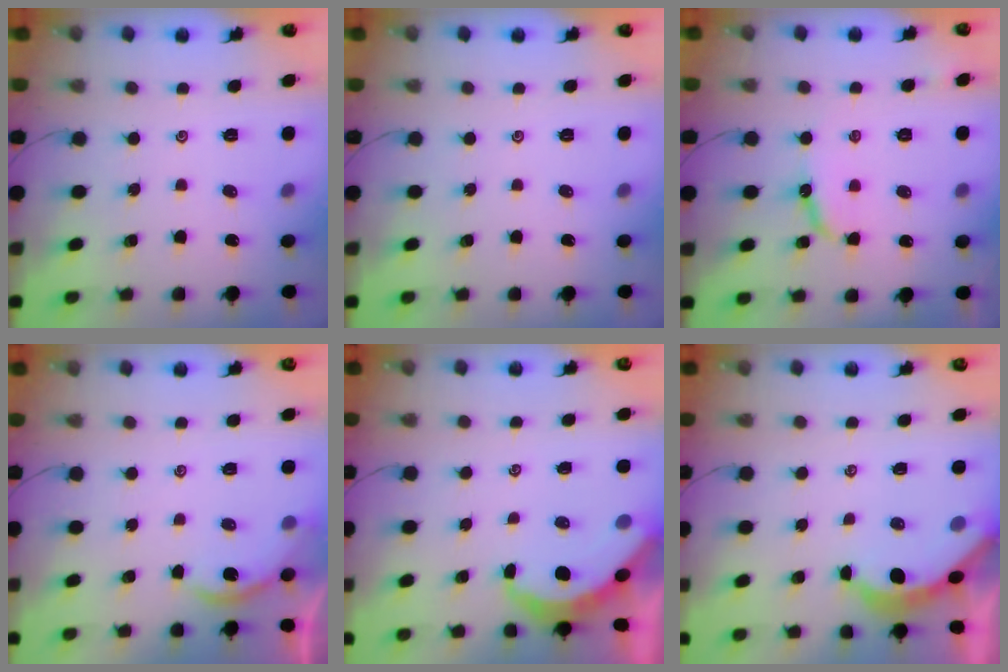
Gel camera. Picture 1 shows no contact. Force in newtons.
{"total": 0.0}
{"total": 7.6, "press": 7.6, "slide": 0.6}
{"total": 2.3, "press": 2.3, "slide": 0.3}
{"total": 5.0, "press": 4.9, "slide": 0.5}
{"total": 3.9, "press": 3.9, "slide": 0.5}